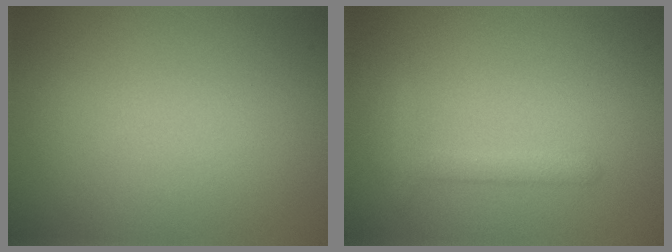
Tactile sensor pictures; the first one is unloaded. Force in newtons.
{"total": 0.9, "press": 0.9, "slide": 0.1}